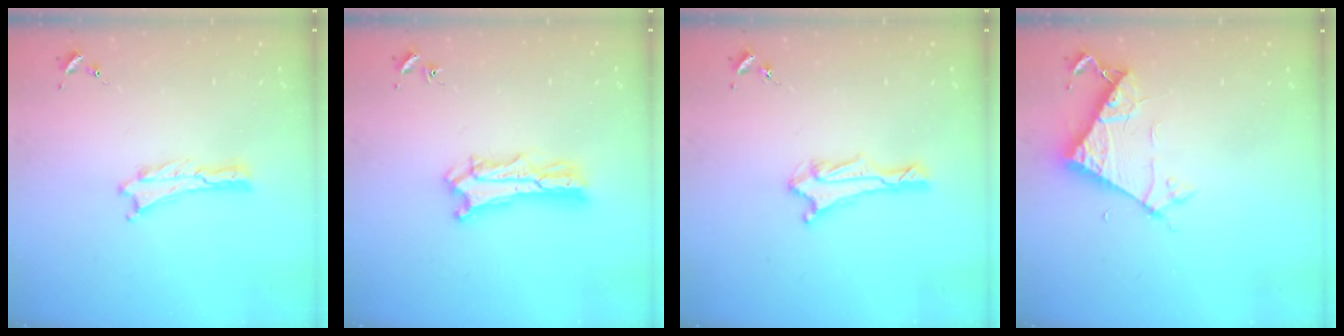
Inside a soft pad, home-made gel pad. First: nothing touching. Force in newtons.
{"total": 4.6, "press": 4.6, "slide": 0.4}
{"total": 2.9, "press": 2.8, "slide": 0.7}
{"total": 6.9, "press": 6.9, "slide": 0.5}